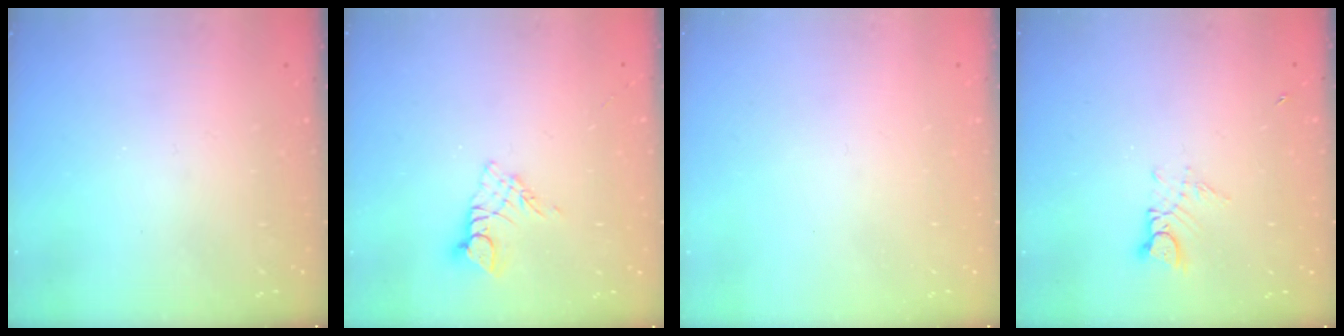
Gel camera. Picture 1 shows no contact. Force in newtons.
{"total": 6.5, "press": 6.5, "slide": 0.6}
{"total": 0.0}
{"total": 4.1, "press": 4.1, "slide": 0.5}